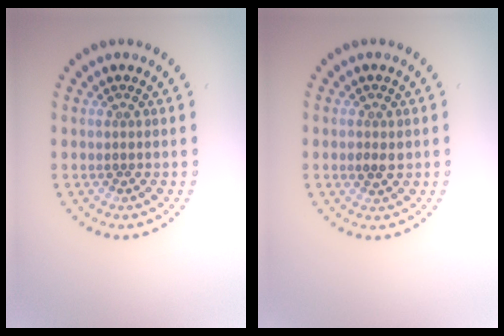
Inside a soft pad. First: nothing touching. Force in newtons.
{"total": 1.5, "press": 1.5, "slide": 0.2}